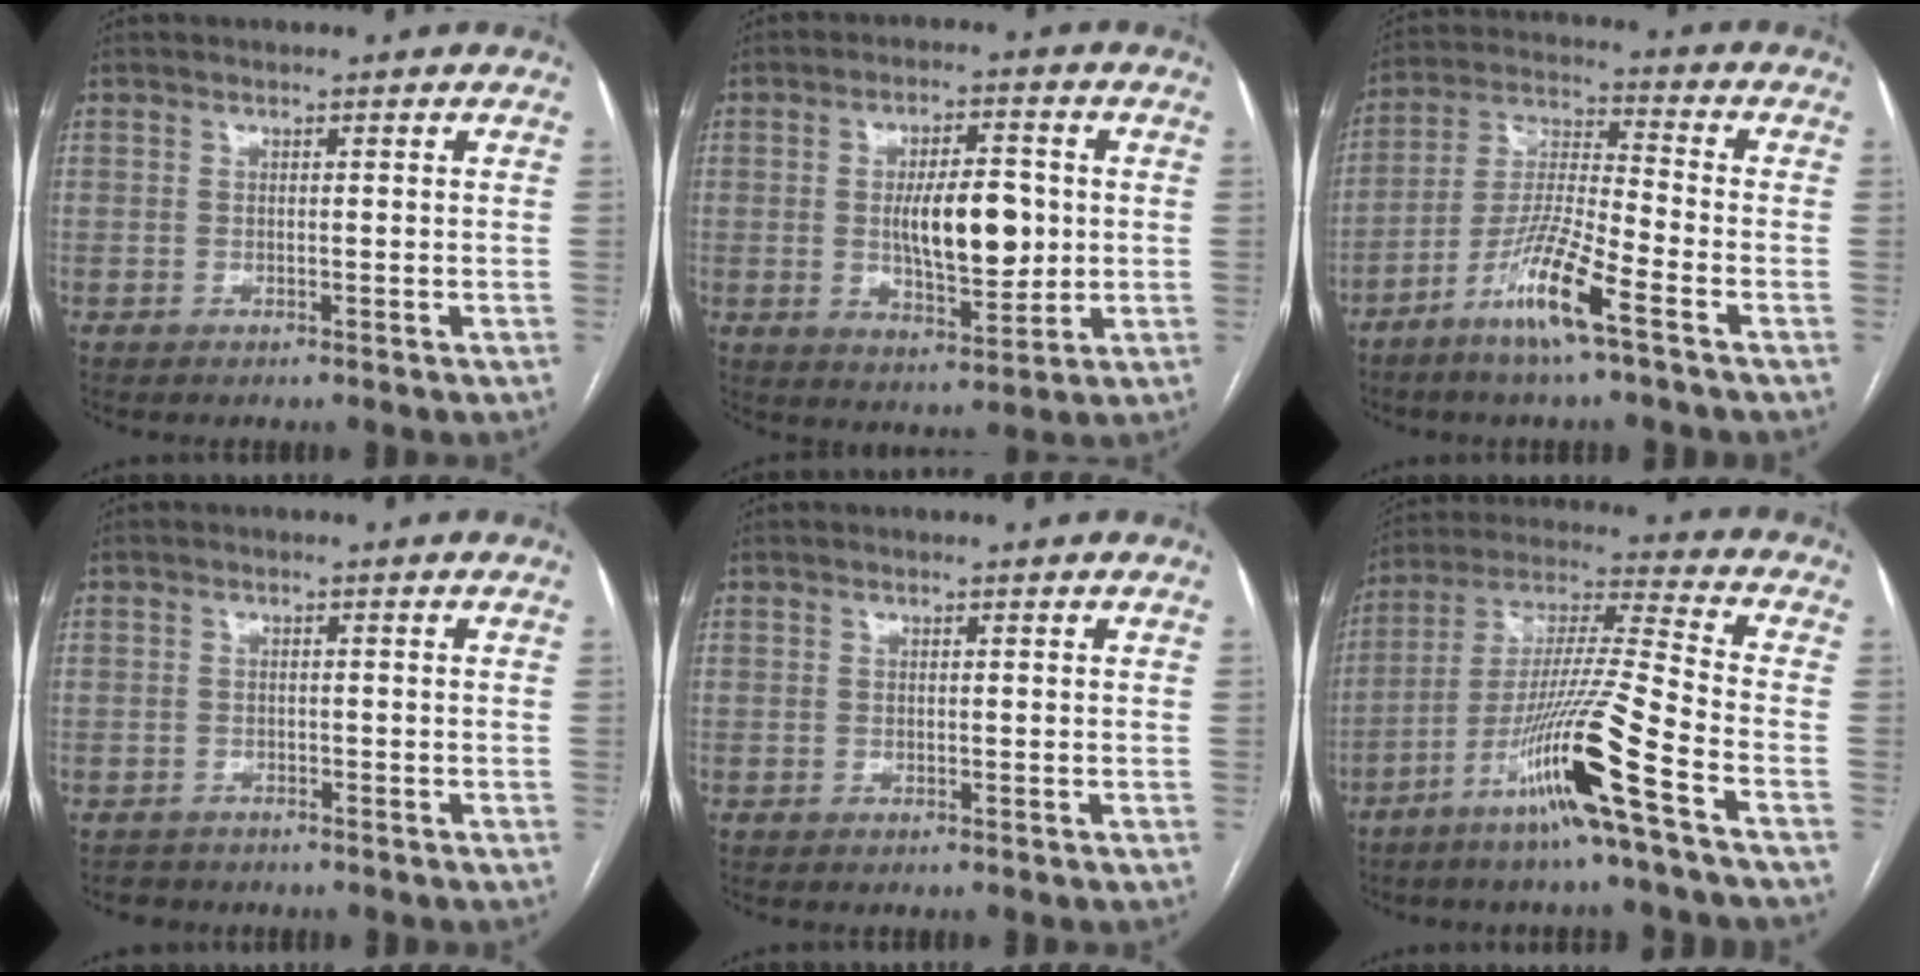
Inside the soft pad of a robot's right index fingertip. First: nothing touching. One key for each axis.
{"total": 10.6, "fx": 0.2, "fy": 3.8, "fz": 9.9, "tx": -0.165, "ty": 0.002, "tz": 0.009}
{"total": 11.2, "fx": -6.4, "fy": 0.2, "fz": 9.2, "tx": -0.186, "ty": -0.014, "tz": -0.129}
{"total": 2.2, "fx": -1.7, "fy": 1.3, "fz": -0.5, "tx": -0.001, "ty": 0.003, "tz": -0.031}
{"total": 0.0}
{"total": 16.1, "fx": -8.3, "fy": -1.6, "fz": 13.7, "tx": -0.271, "ty": -0.023, "tz": -0.157}